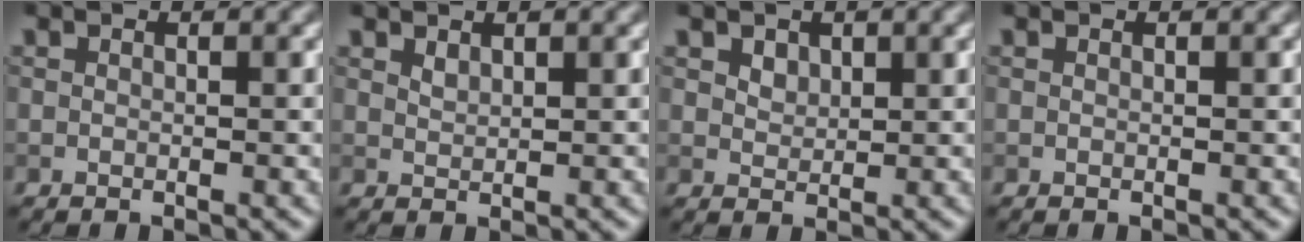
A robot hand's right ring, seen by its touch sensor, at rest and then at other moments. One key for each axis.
{"total": 0.9, "fx": 0.7, "fy": 0.3, "fz": 0.4, "tx": -0.011, "ty": 0.000, "tz": 0.017}
{"total": 1.6, "fx": 1.0, "fy": 1.1, "fz": 0.6, "tx": -0.013, "ty": -0.002, "tz": 0.019}
{"total": 0.0}